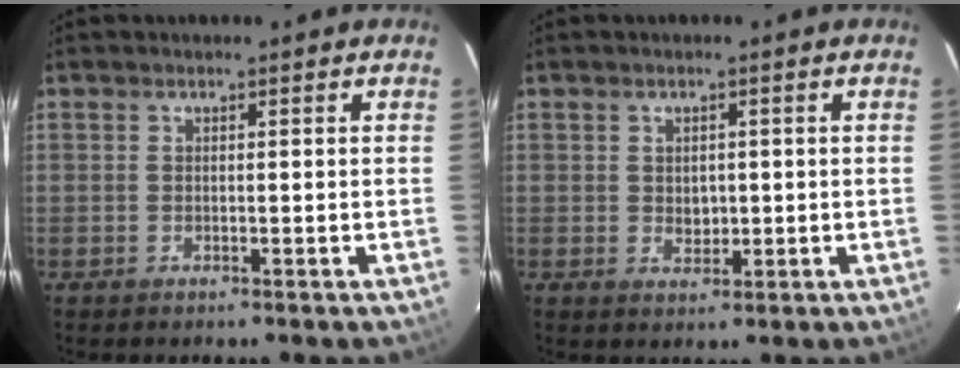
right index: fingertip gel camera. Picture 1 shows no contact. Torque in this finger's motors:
{"motor_torque": [-0.05, 0.09, 0.04, 0.00]}